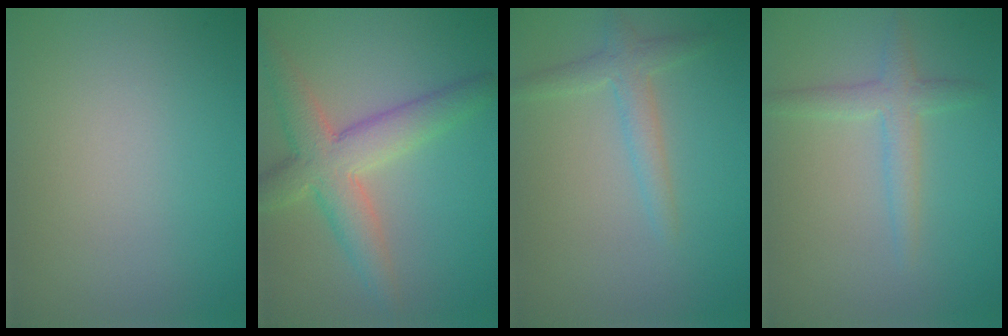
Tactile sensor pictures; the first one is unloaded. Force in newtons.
{"total": 5.7, "press": 5.7, "slide": 0.2}
{"total": 2.2, "press": 2.2, "slide": 0.1}
{"total": 2.3, "press": 2.3, "slide": 0.1}